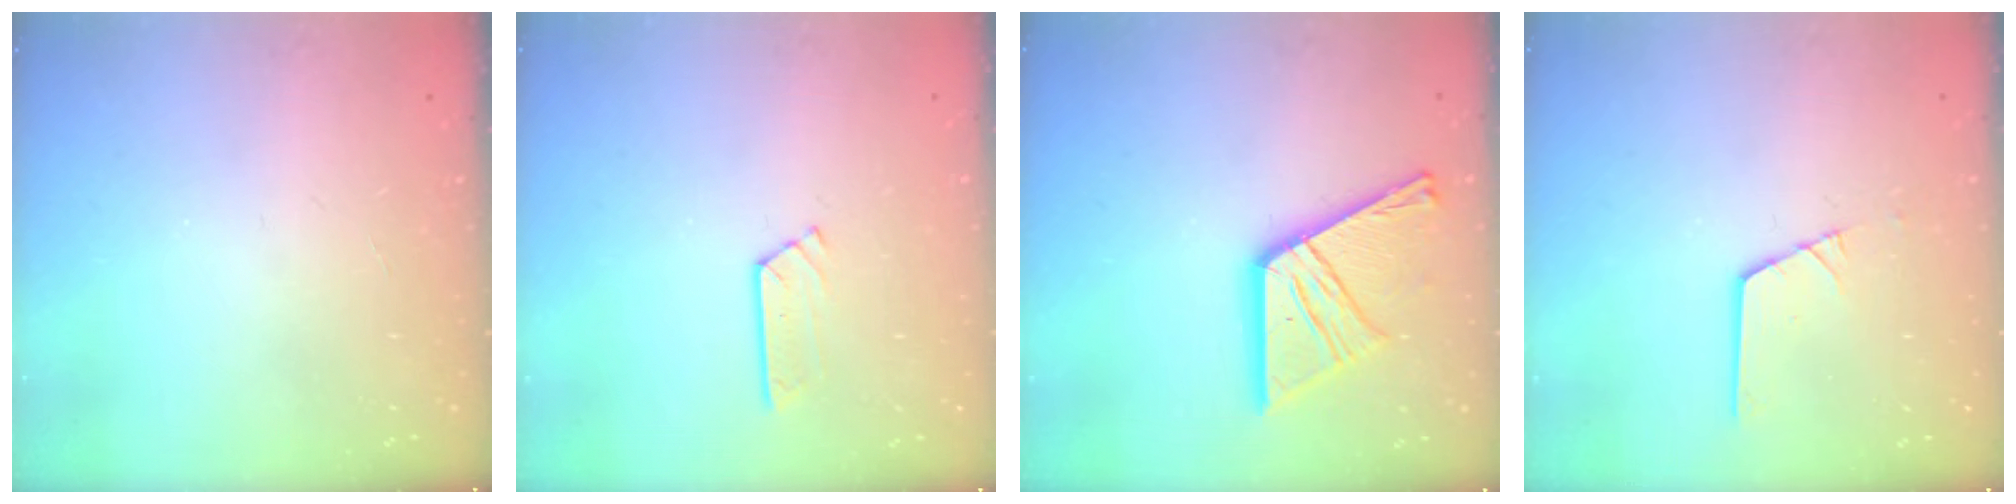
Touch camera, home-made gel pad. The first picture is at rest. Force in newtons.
{"total": 3.2, "press": 3.2, "slide": 0.3}
{"total": 18.5, "press": 18.4, "slide": 1.7}
{"total": 5.4, "press": 5.4, "slide": 0.1}